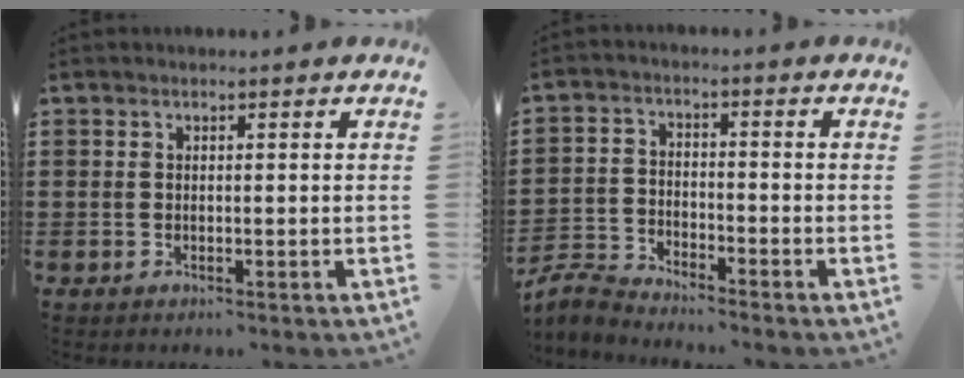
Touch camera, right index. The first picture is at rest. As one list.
[{"total": 3.6, "force": [-3.6, 0.5, 0.2], "torque": [-0.032, -0.003, -0.082]}]